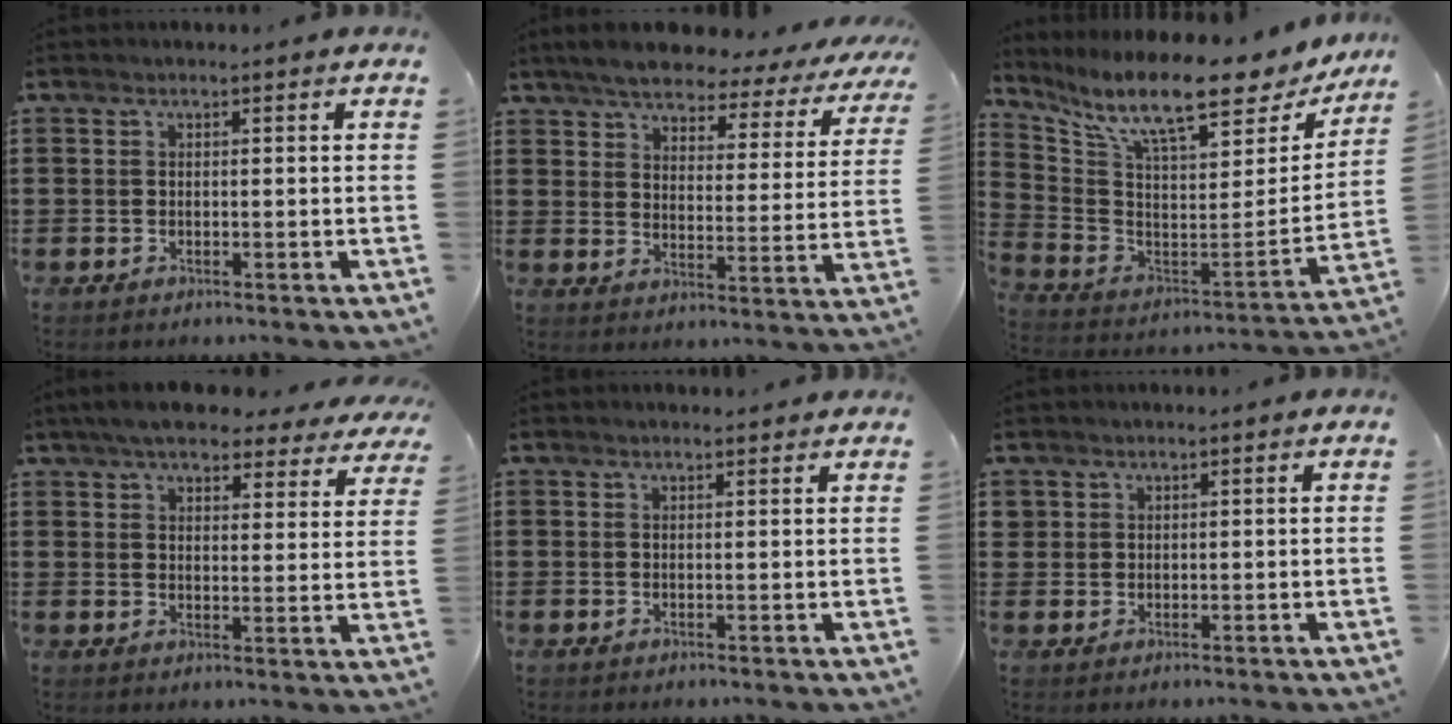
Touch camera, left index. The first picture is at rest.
{"total": 5.5, "force": [5.1, 1.1, 1.8], "torque": [-0.062, -0.029, 0.085]}
{"total": 13.6, "force": [10.1, 2.8, 8.8], "torque": [-0.180, -0.073, 0.167]}
{"total": 6.1, "force": [5.6, 0.9, 2.2], "torque": [-0.057, -0.021, 0.099]}
{"total": 1.2, "force": [1.1, 0.1, 0.4], "torque": [-0.008, 0.000, 0.021]}
{"total": 1.5, "force": [1.0, 1.1, 0.1], "torque": [-0.006, 0.004, 0.020]}